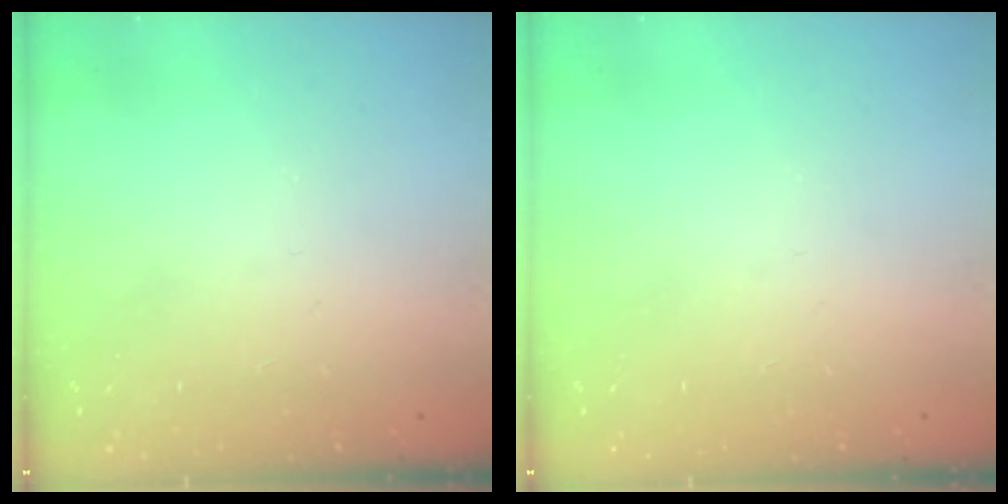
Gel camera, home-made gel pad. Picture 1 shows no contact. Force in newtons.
{"total": 0.0}